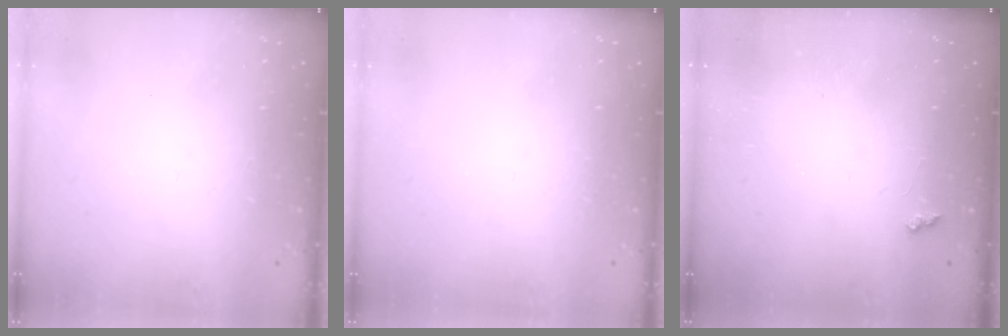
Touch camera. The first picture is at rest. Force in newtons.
{"total": 0.0}
{"total": 2.1, "press": 2.1, "slide": 0.5}